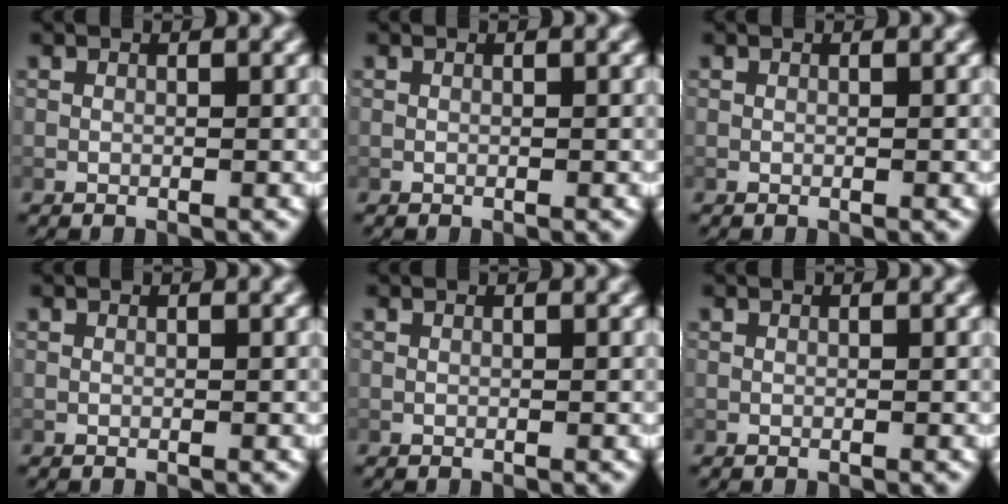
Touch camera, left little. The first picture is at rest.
{"total": 0.0}
{"total": 0.0}
{"total": 0.0}
{"total": 0.0}
{"total": 0.0}